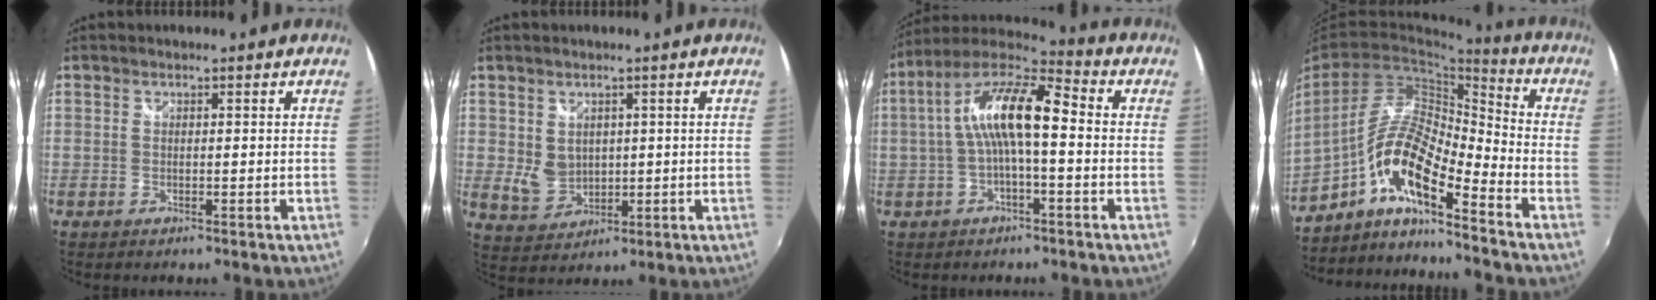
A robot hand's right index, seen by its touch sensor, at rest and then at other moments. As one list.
[{"total": 5.1, "force": [1.1, 4.3, 2.6], "torque": [-0.047, -0.002, 0.034]}, {"total": 12.5, "force": [-0.1, 3.6, 11.9], "torque": [-0.229, 0.026, -0.010]}, {"total": 12.7, "force": [-7.4, 2.5, 10.0], "torque": [-0.186, -0.001, -0.148]}]